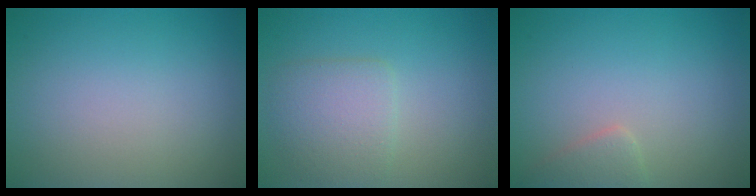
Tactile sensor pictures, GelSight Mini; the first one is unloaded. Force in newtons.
{"total": 3.4, "press": 3.4, "slide": 0.2}
{"total": 1.6, "press": 1.6, "slide": 0.0}